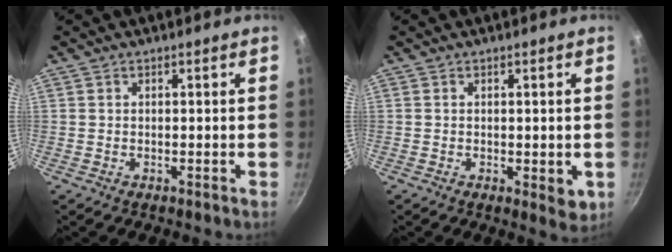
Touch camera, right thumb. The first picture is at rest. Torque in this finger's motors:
{"motor_torque": [-0.26, 0.00, -0.10, 0.01, 0.03]}